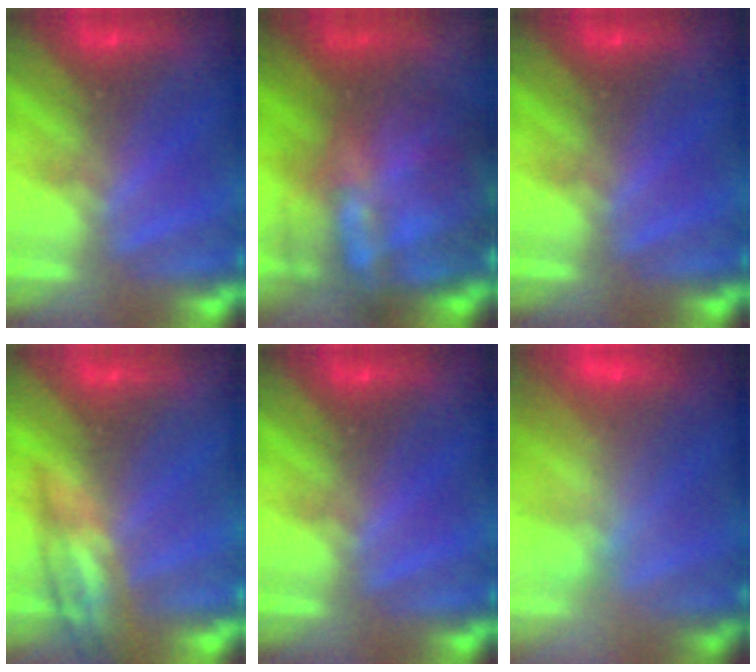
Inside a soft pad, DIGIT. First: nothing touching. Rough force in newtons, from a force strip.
{"total": 7.8}
{"total": 0.0}
{"total": 2.5}
{"total": 0.0}
{"total": 7.2}